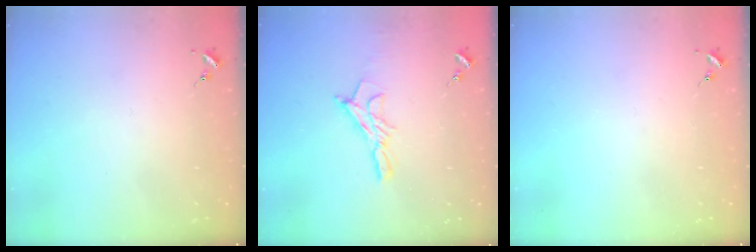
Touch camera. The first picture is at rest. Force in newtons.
{"total": 9.6, "press": 9.6, "slide": 0.6}
{"total": 0.0}